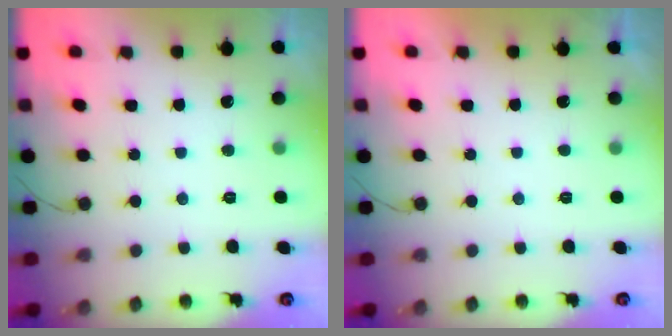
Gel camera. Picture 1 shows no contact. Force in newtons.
{"total": 2.3, "press": 2.3, "slide": 0.4}